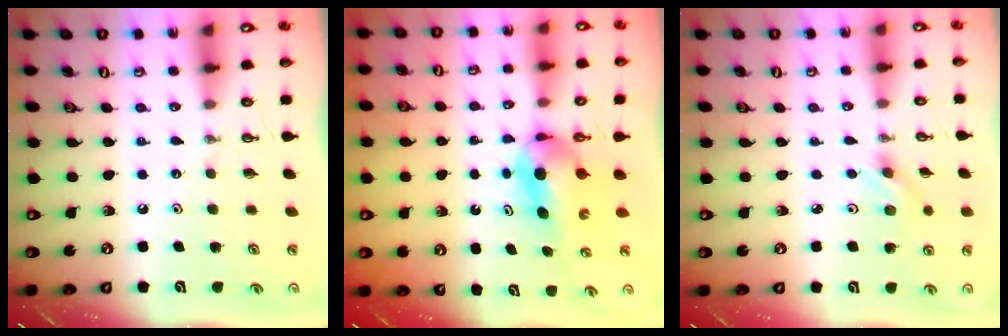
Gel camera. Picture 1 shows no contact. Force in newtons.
{"total": 6.6, "press": 6.2, "slide": 2.2}
{"total": 2.6, "press": 2.3, "slide": 1.3}